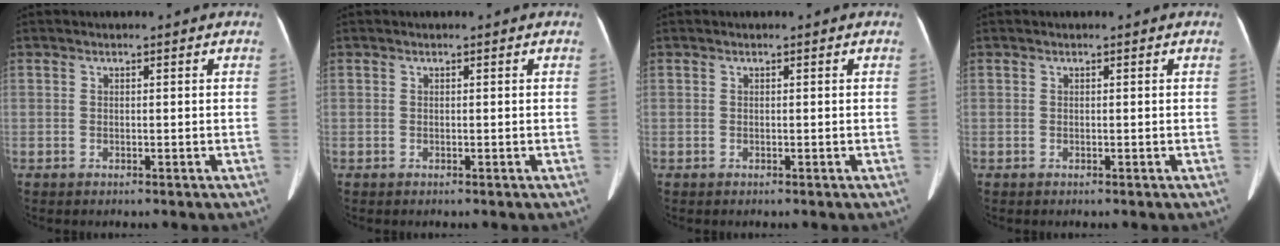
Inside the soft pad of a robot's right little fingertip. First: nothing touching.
{"total": 0.0}
{"total": 0.0}
{"total": 0.0}